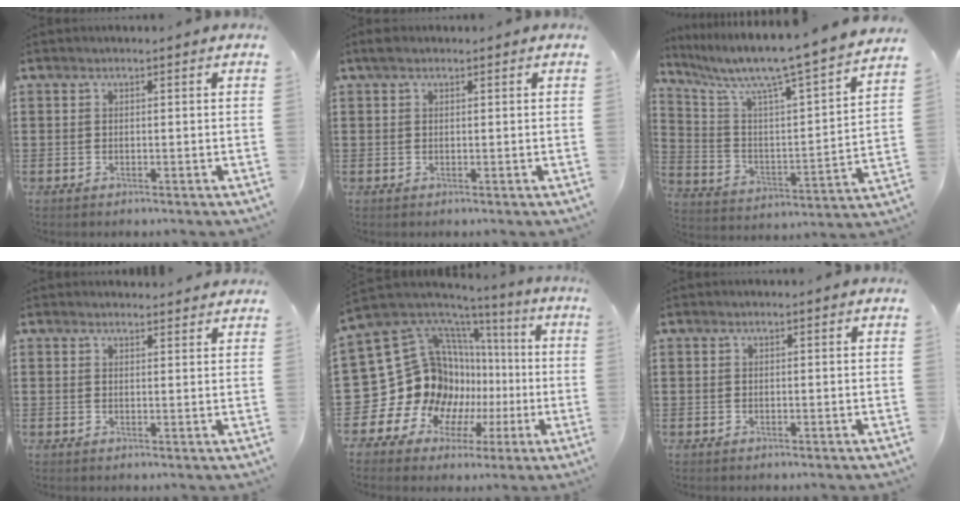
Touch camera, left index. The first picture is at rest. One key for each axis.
{"total": 1.1, "fx": 0.7, "fy": 0.5, "fz": 0.7, "tx": -0.015, "ty": 0.005, "tz": 0.013}
{"total": 8.4, "fx": 7.0, "fy": -0.2, "fz": 4.6, "tx": -0.121, "ty": -0.064, "tz": 0.107}
{"total": 1.7, "fx": 1.7, "fy": 0.3, "fz": 0.1, "tx": -0.005, "ty": 0.001, "tz": 0.033}
{"total": 18.4, "fx": -1.8, "fy": 16.4, "fz": 8.1, "tx": -0.213, "ty": -0.044, "tz": 0.015}
{"total": 0.0}